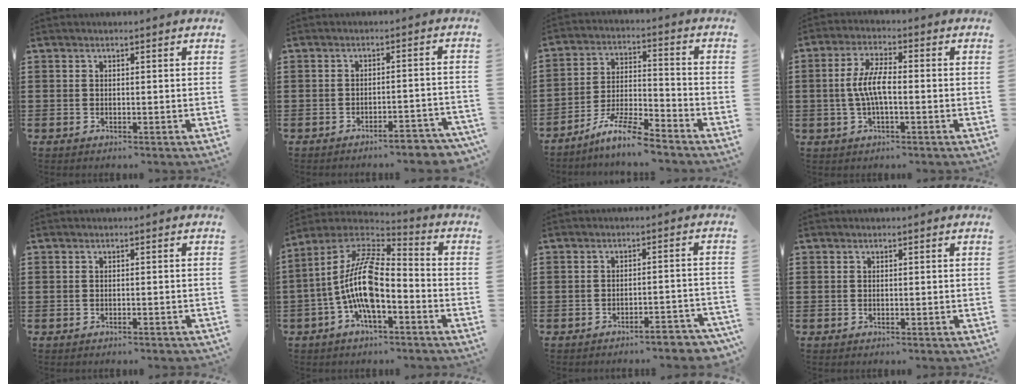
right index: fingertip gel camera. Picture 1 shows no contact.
{"total": 3.6, "force": [-3.3, 0.1, 1.4], "torque": [-0.026, -0.004, -0.065]}
{"total": 8.1, "force": [-7.0, 0.5, 4.0], "torque": [-0.088, 0.001, -0.136]}
{"total": 6.3, "force": [-0.5, 2.0, 5.9], "torque": [-0.133, -0.003, -0.019]}
{"total": 0.5, "force": [-0.5, 0.1, 0.1], "torque": [-0.003, -0.002, -0.011]}
{"total": 12.5, "force": [-2.7, 4.8, 11.2], "torque": [-0.265, -0.012, -0.061]}
{"total": 3.2, "force": [-3.0, 0.0, 1.1], "torque": [-0.023, -0.003, -0.062]}
{"total": 0.0}